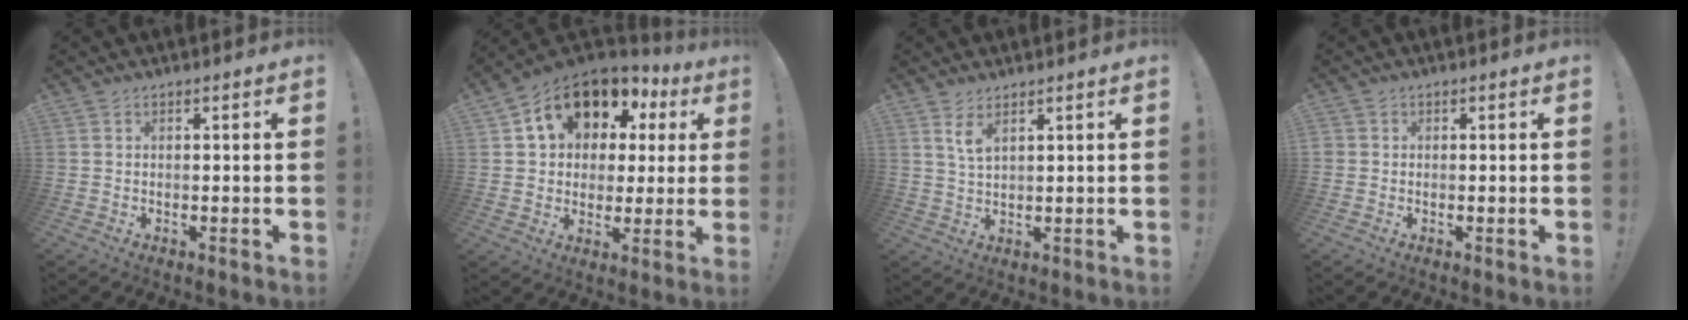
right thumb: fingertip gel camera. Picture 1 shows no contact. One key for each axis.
{"total": 14.3, "fx": 7.6, "fy": 9.6, "fz": 7.5, "tx": -0.126, "ty": -0.039, "tz": 0.141}
{"total": 3.9, "fx": 2.5, "fy": 1.1, "fz": 2.8, "tx": -0.057, "ty": -0.012, "tz": 0.044}
{"total": 1.1, "fx": 0.0, "fy": 1.1, "fz": 0.3, "tx": -0.006, "ty": 0.004, "tz": 0.001}